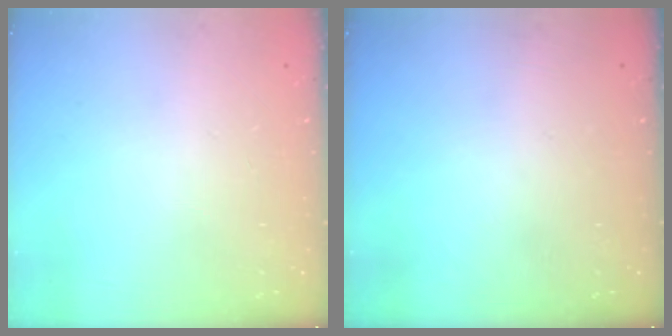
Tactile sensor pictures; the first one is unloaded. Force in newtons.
{"total": 0.0}